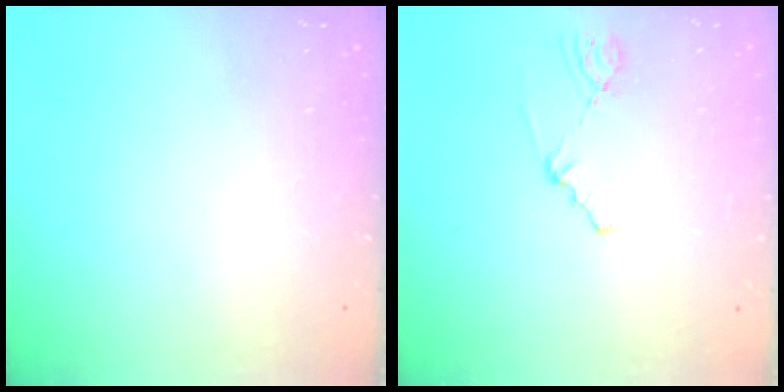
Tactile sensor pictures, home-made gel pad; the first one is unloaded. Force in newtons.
{"total": 0.9, "press": 0.9, "slide": 0.2}